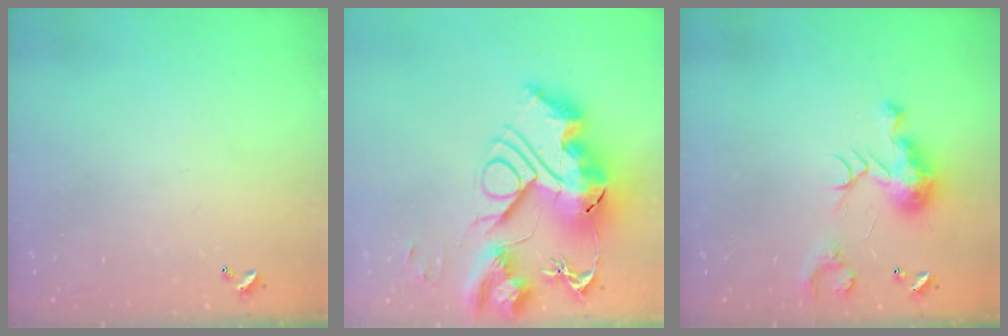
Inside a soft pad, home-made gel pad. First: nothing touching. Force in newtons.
{"total": 0.7, "press": 0.7, "slide": 0.0}
{"total": 9.7, "press": 9.7, "slide": 0.8}